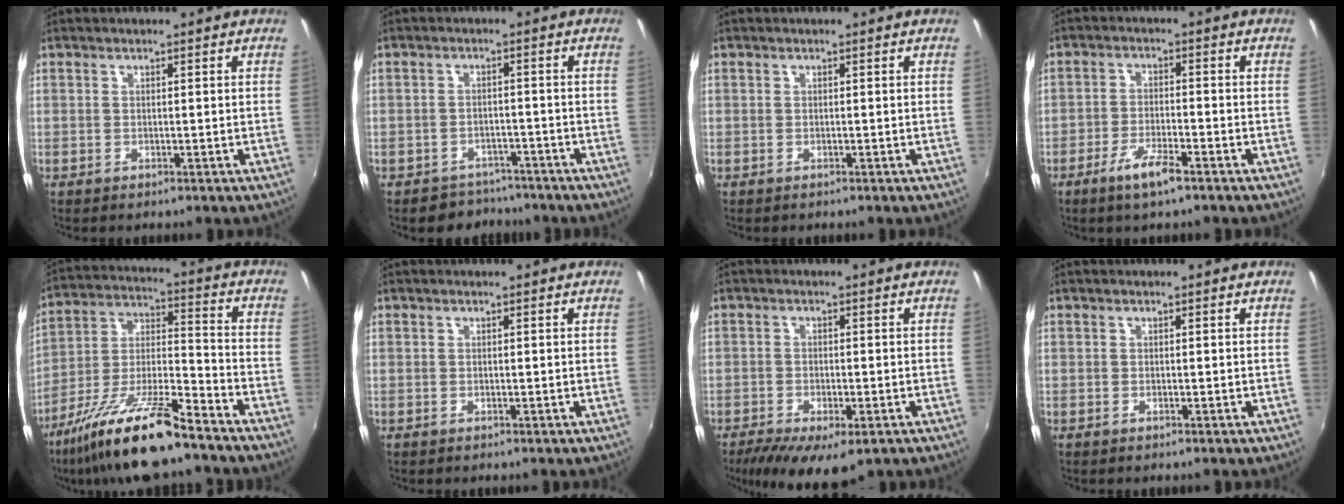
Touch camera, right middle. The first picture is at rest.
{"total": 6.1, "force": [-5.1, 3.3, 0.4], "torque": [-0.019, 0.012, -0.073]}
{"total": 0.0}
{"total": 5.8, "force": [-3.9, 1.1, 4.2], "torque": [-0.095, -0.009, -0.074]}
{"total": 16.9, "force": [-12.3, 2.7, 11.2], "torque": [-0.216, -0.017, -0.223]}
{"total": 0.0}
{"total": 10.8, "force": [-6.8, 4.1, 7.3], "torque": [-0.153, -0.040, -0.105]}
{"total": 0.0}